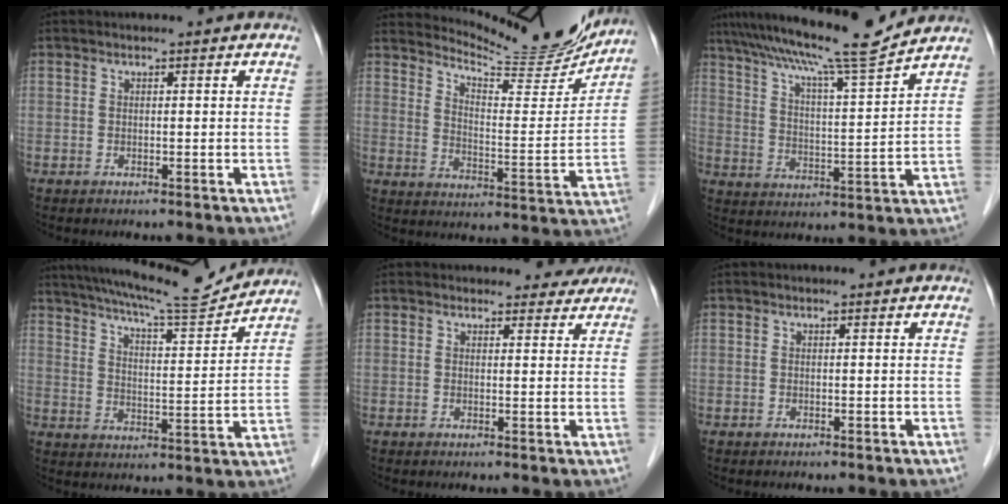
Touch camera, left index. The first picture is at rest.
{"total": 13.0, "force": [12.8, 0.4, 2.3], "torque": [-0.039, -0.073, 0.163]}
{"total": 12.5, "force": [10.5, -1.0, 6.8], "torque": [-0.116, -0.012, 0.157]}
{"total": 13.0, "force": [12.0, 0.2, 5.2], "torque": [-0.089, -0.023, 0.168]}
{"total": 1.8, "force": [1.2, 1.4, -0.2], "torque": [0.019, -0.020, -0.014]}
{"total": 0.0}